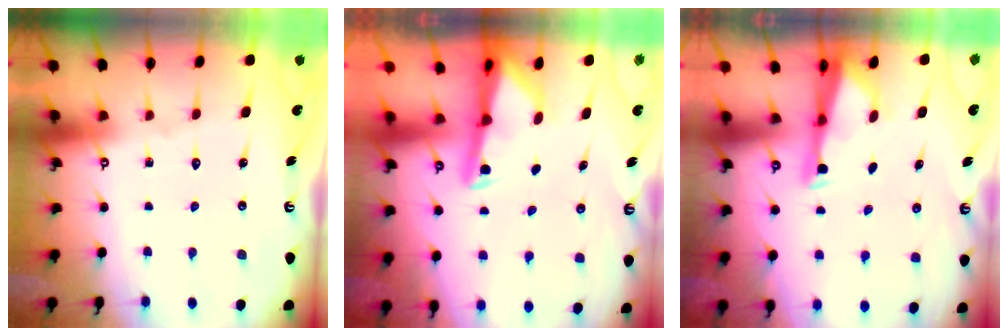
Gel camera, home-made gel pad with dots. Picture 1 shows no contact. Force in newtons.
{"total": 3.6, "press": 3.6, "slide": 0.5}
{"total": 2.9, "press": 2.8, "slide": 0.8}